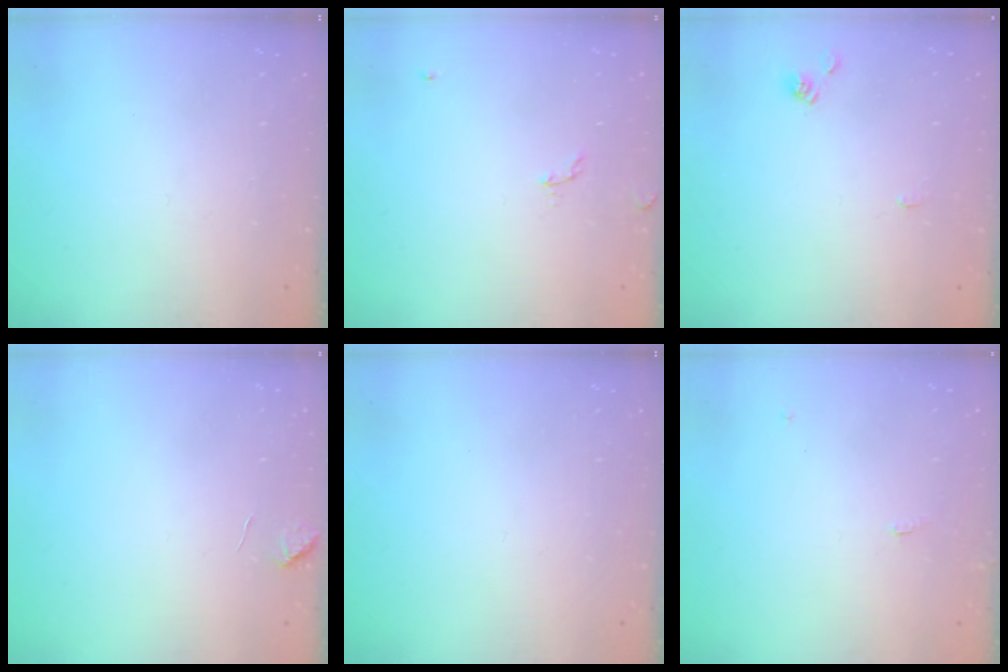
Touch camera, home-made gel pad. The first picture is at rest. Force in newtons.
{"total": 2.8, "press": 2.8, "slide": 0.3}
{"total": 2.8, "press": 2.8, "slide": 0.3}
{"total": 0.8, "press": 0.4, "slide": 0.7}
{"total": 0.0}
{"total": 1.6, "press": 1.6, "slide": 0.3}